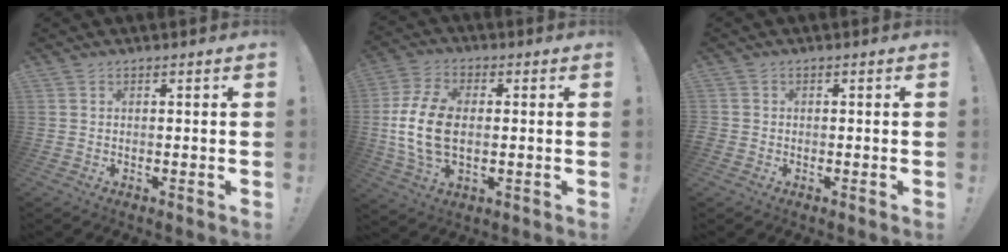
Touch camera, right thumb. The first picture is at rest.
{"total": 13.5, "force": [-0.4, 8.2, 10.7], "torque": [-0.217, -0.002, -0.006]}
{"total": 1.2, "force": [-0.5, 1.1, 0.4], "torque": [-0.010, 0.006, -0.008]}